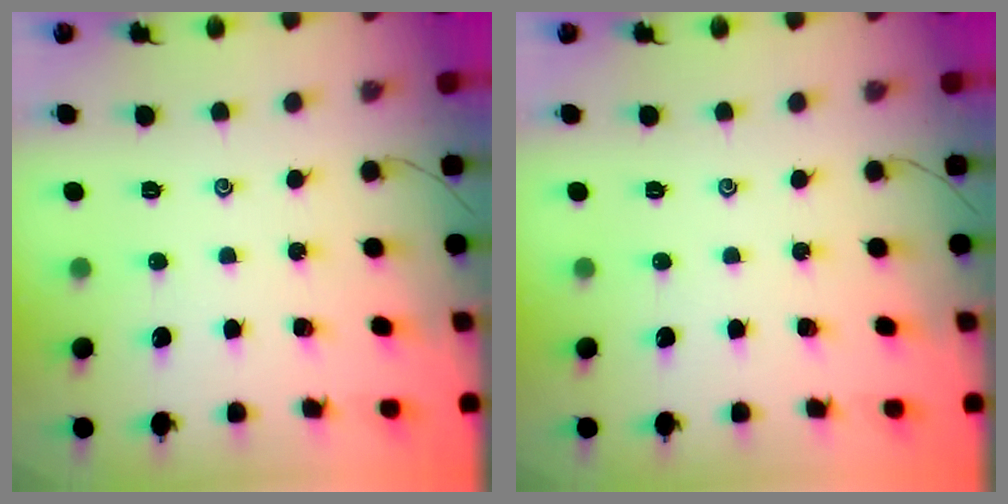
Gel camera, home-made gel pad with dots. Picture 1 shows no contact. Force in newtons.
{"total": 0.0}